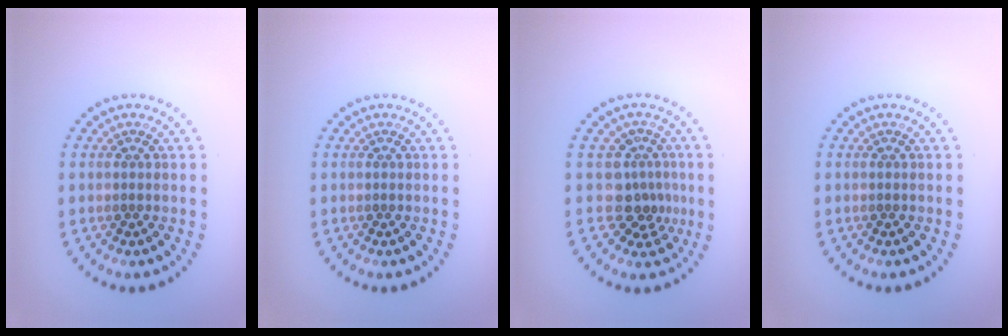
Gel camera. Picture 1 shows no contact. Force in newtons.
{"total": 0.0}
{"total": 3.2, "press": 2.2, "slide": 2.3}
{"total": 0.0}